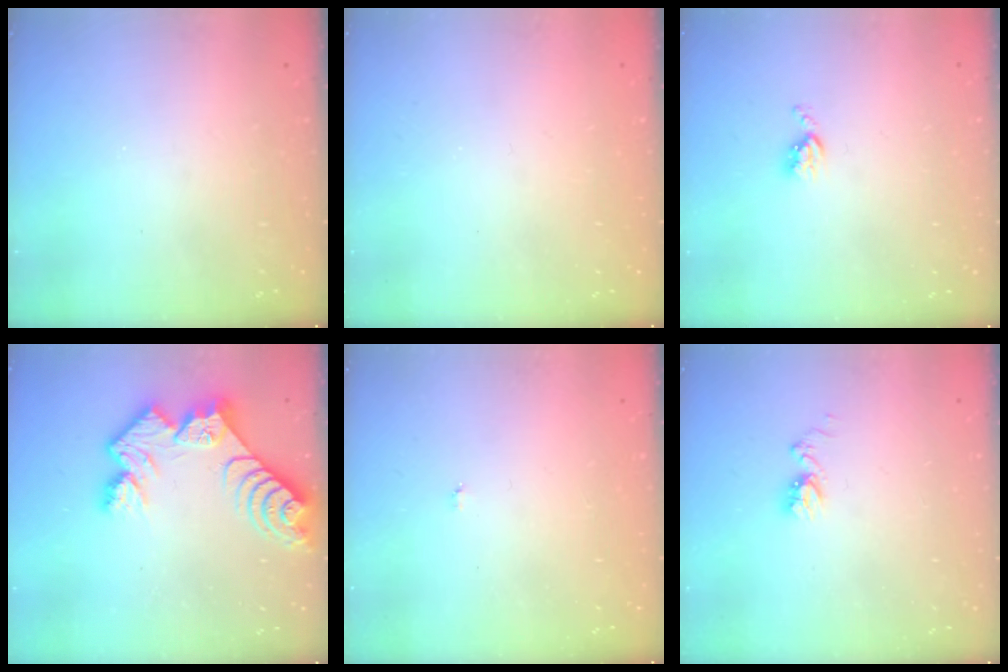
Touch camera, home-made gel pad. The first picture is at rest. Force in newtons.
{"total": 0.0}
{"total": 4.4, "press": 4.4, "slide": 0.7}
{"total": 11.7, "press": 11.6, "slide": 1.3}
{"total": 3.4, "press": 3.4, "slide": 0.4}
{"total": 7.1, "press": 7.1, "slide": 0.8}